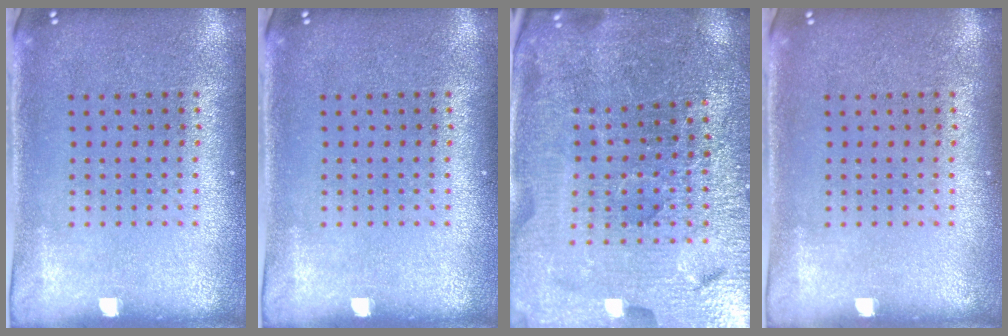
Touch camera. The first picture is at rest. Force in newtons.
{"total": 0.0}
{"total": 4.8, "press": 4.6, "slide": 1.3}
{"total": 0.0}